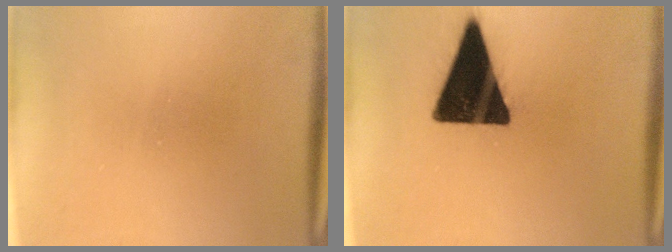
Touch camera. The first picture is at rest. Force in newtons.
{"total": 18.0}